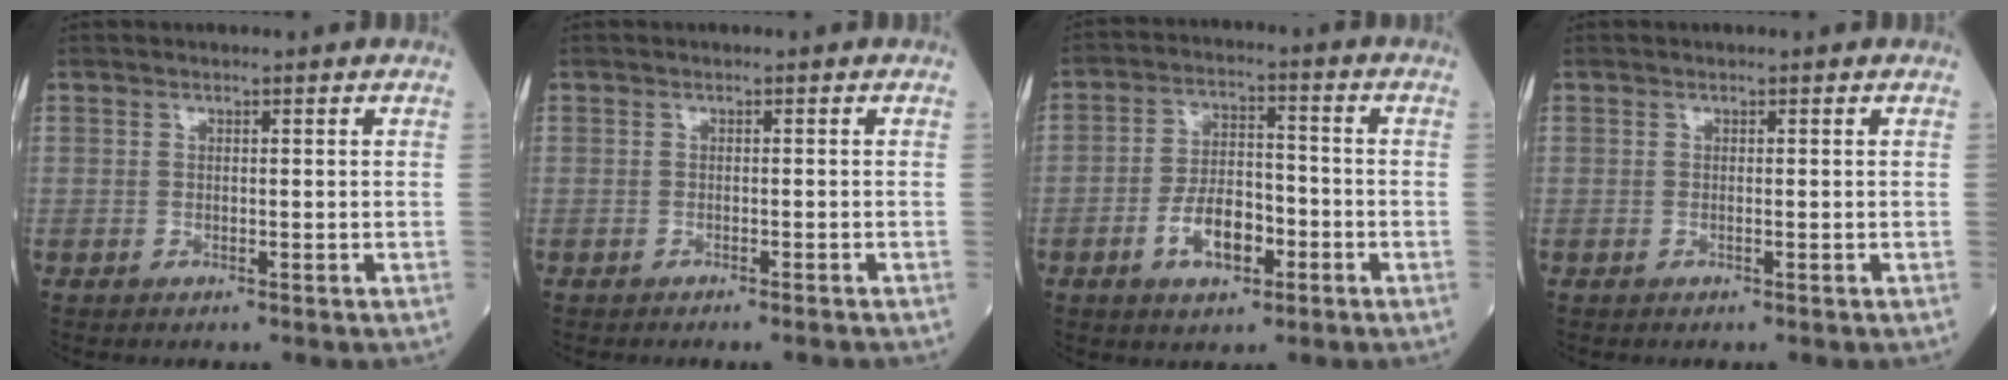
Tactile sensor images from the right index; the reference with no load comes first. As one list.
[{"total": 2.2, "force": [-2.0, -0.2, 0.9], "torque": [-0.010, -0.001, -0.025]}, {"total": 7.9, "force": [-3.2, 3.8, 6.1], "torque": [-0.117, 0.011, -0.057]}, {"total": 0.0}]